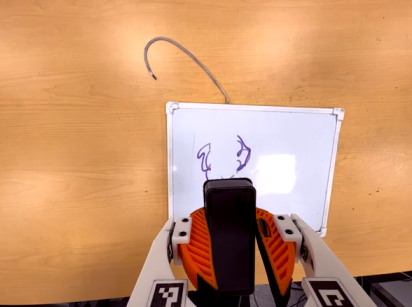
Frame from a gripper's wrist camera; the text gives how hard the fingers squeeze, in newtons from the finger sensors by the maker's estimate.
{"total": 10.4, "left": 10.7, "right": 10.2}